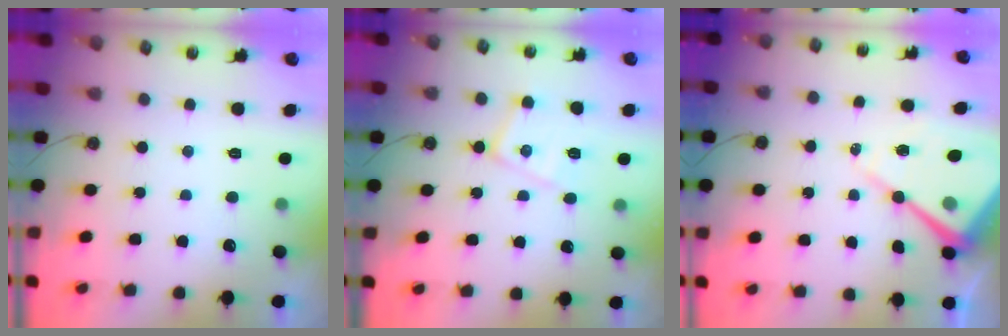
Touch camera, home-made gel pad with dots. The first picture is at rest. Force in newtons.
{"total": 12.4, "press": 12.4, "slide": 0.8}
{"total": 14.2, "press": 14.1, "slide": 1.3}